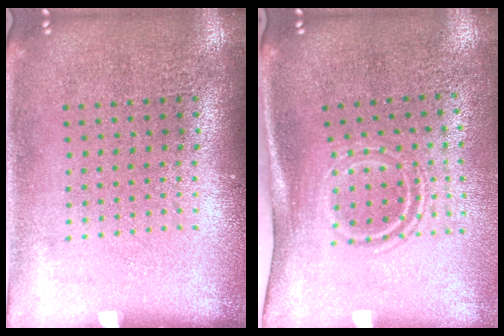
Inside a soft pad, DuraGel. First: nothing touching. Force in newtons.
{"total": 1.7, "press": 1.1, "slide": 1.3}